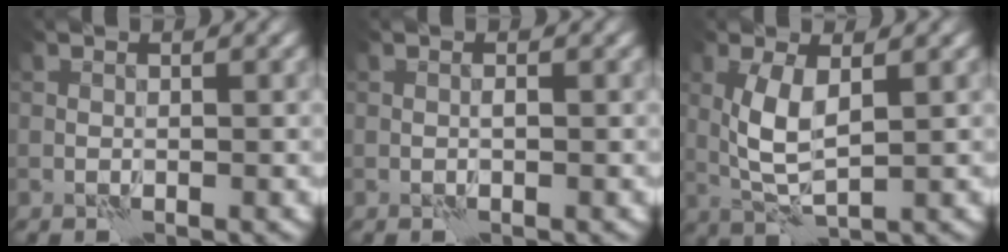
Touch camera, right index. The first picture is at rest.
{"total": 0.0}
{"total": 4.2, "force": [0.8, 1.5, 3.8], "torque": [-0.088, -0.001, 0.019]}